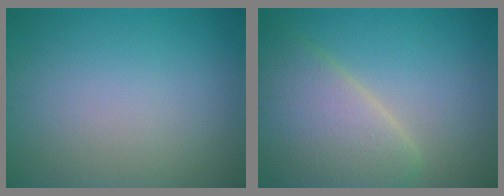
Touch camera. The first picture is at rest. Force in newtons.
{"total": 6.7, "press": 6.7, "slide": 0.5}